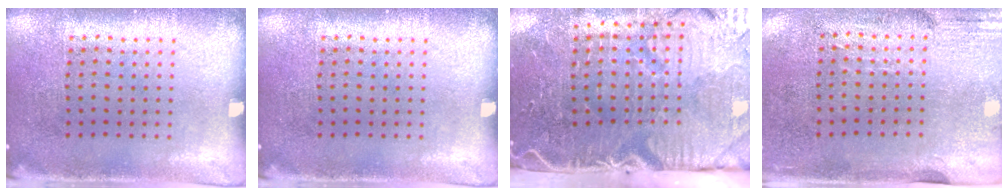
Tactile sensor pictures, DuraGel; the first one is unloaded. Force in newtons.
{"total": 0.0}
{"total": 5.3, "press": 4.3, "slide": 3.1}
{"total": 2.9, "press": 2.4, "slide": 1.6}